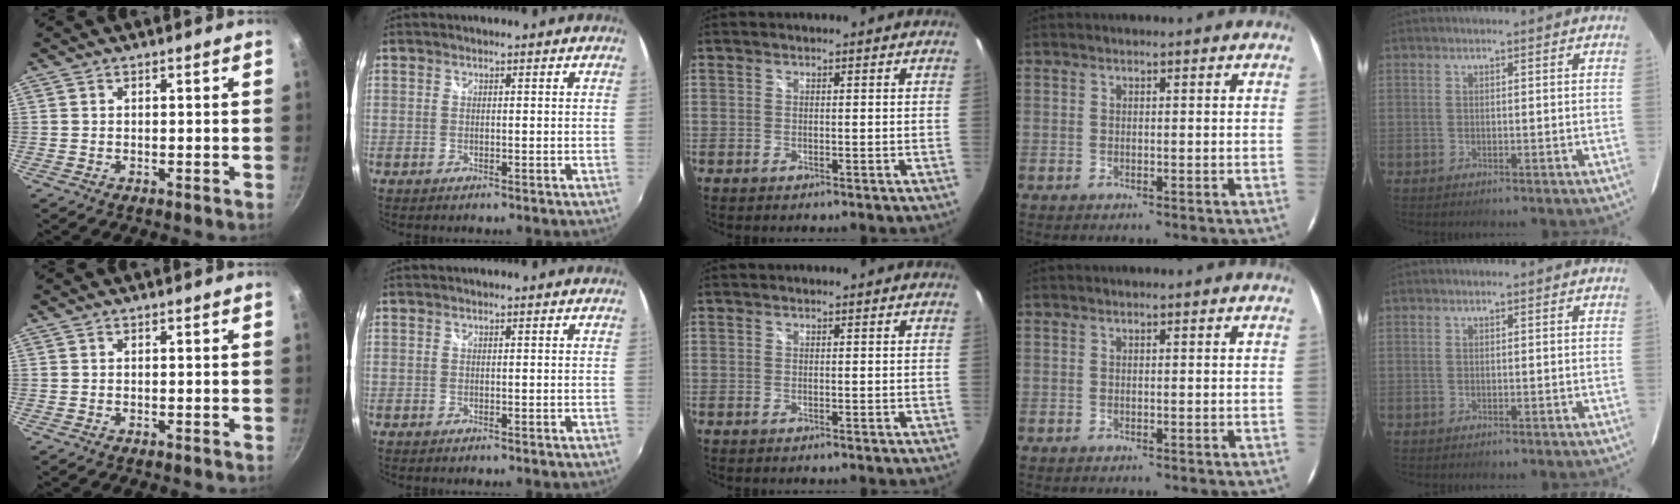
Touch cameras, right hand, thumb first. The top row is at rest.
{}